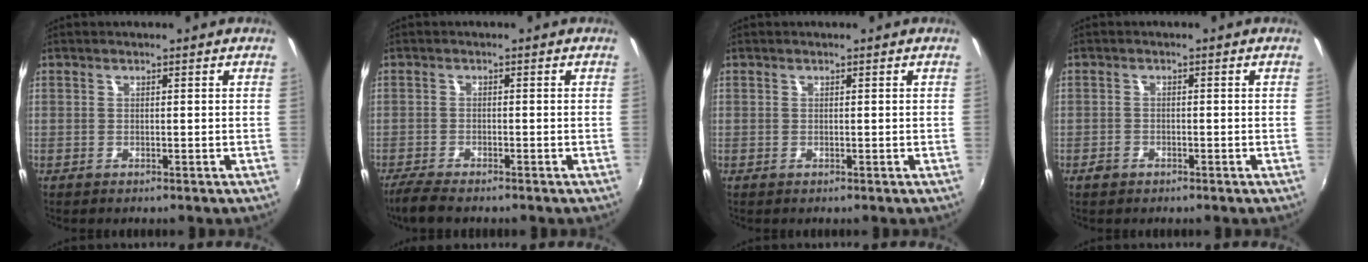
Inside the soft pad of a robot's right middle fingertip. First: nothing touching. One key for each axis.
{"total": 4.7, "fx": -4.0, "fy": 0.8, "fz": 2.3, "tx": -0.066, "ty": -0.020, "tz": -0.075}
{"total": 0.0}
{"total": 1.8, "fx": -1.3, "fy": 1.1, "fz": 0.5, "tx": -0.012, "ty": -0.001, "tz": -0.023}